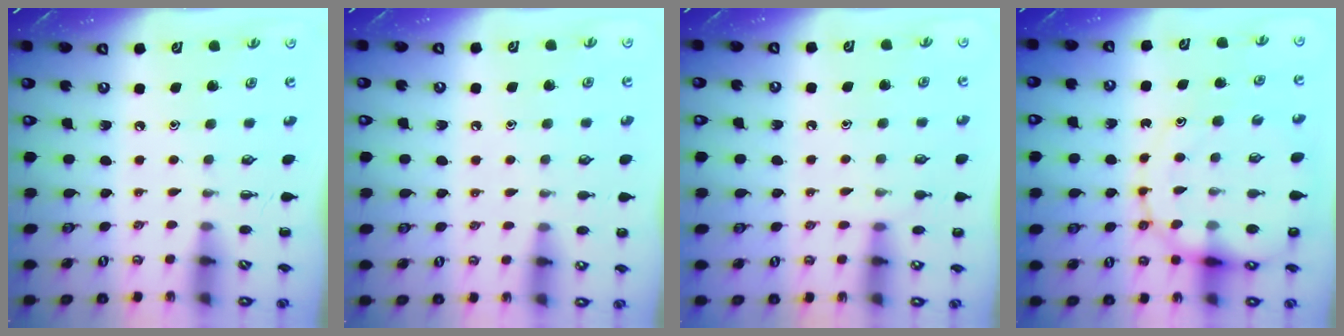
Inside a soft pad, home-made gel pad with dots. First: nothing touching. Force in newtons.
{"total": 6.6, "press": 6.2, "slide": 2.2}
{"total": 5.7, "press": 5.5, "slide": 1.5}
{"total": 16.8, "press": 16.4, "slide": 3.7}